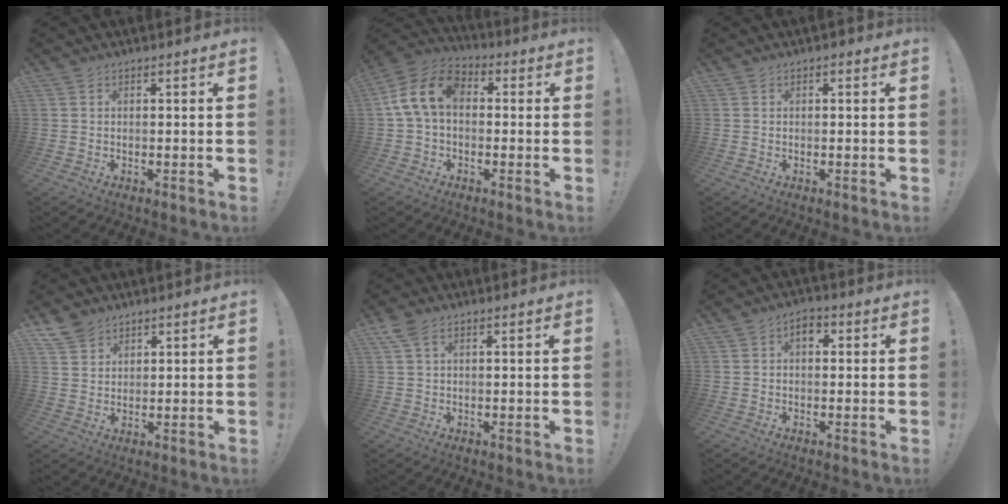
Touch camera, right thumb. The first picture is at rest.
{"total": 12.5, "force": [1.5, 8.0, 9.4], "torque": [-0.184, 0.017, 0.031]}
{"total": 0.5, "force": [-0.2, 0.5, 0.1], "torque": [-0.002, 0.003, -0.004]}
{"total": 5.5, "force": [4.3, 3.1, 1.3], "torque": [-0.021, -0.027, 0.083]}
{"total": 4.0, "force": [2.0, 2.1, 2.8], "torque": [-0.058, 0.002, 0.039]}
{"total": 3.6, "force": [0.8, 2.4, 2.6], "torque": [-0.032, 0.002, 0.010]}